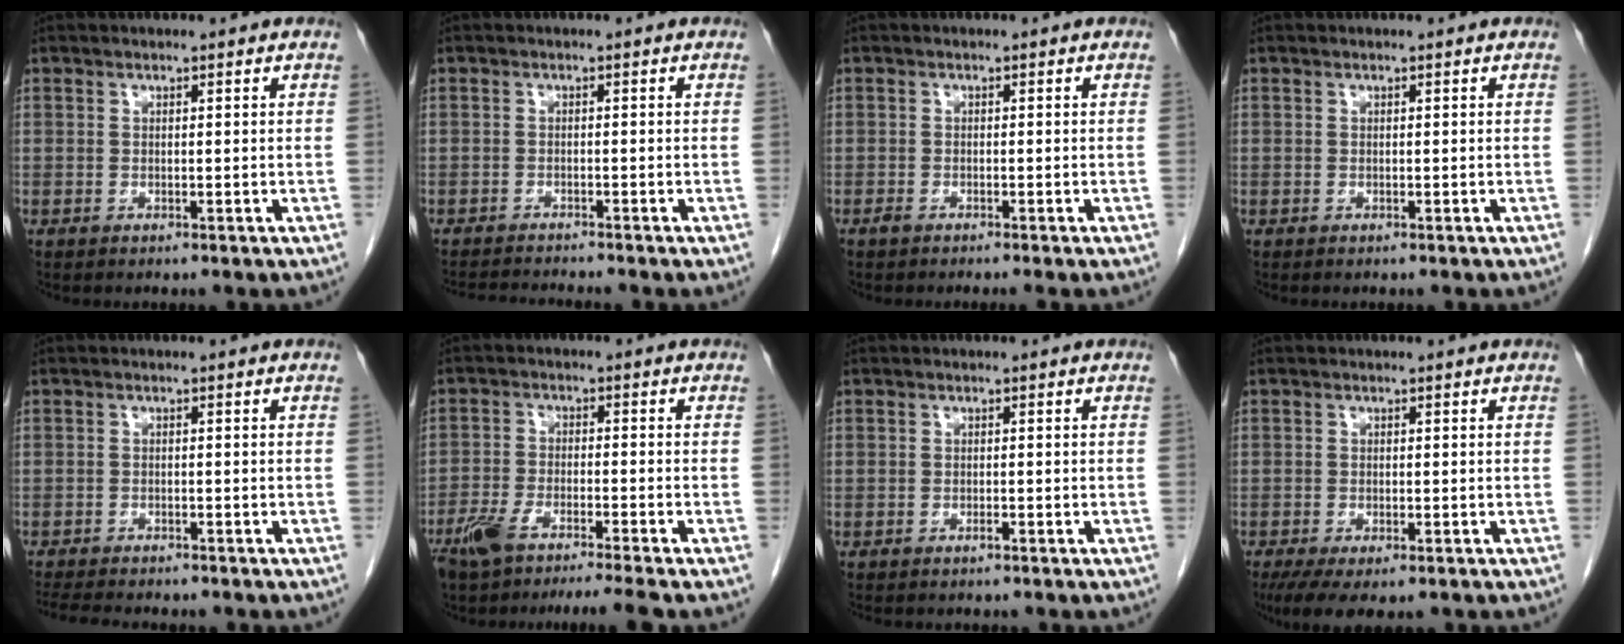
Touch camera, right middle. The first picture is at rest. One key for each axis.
{"total": 4.5, "fx": -4.4, "fy": -0.7, "fz": 0.9, "tx": -0.011, "ty": -0.014, "tz": -0.072}
{"total": 1.5, "fx": -1.2, "fy": -0.1, "fz": 0.8, "tx": -0.015, "ty": -0.001, "tz": -0.021}
{"total": 0.7, "fx": -0.7, "fy": 0.1, "fz": 0.1, "tx": -0.010, "ty": -0.003, "tz": -0.012}
{"total": 9.4, "fx": -8.2, "fy": 2.1, "fz": 4.1, "tx": -0.064, "ty": -0.006, "tz": -0.117}
{"total": 9.5, "fx": -7.8, "fy": 0.0, "fz": 5.5, "tx": -0.094, "ty": -0.014, "tz": -0.130}
{"total": 0.8, "fx": -0.7, "fy": 0.0, "fz": 0.3, "tx": -0.015, "ty": -0.003, "tz": -0.010}
{"total": 7.2, "fx": -5.0, "fy": 2.4, "fz": 4.5, "tx": -0.070, "ty": -0.016, "tz": -0.077}